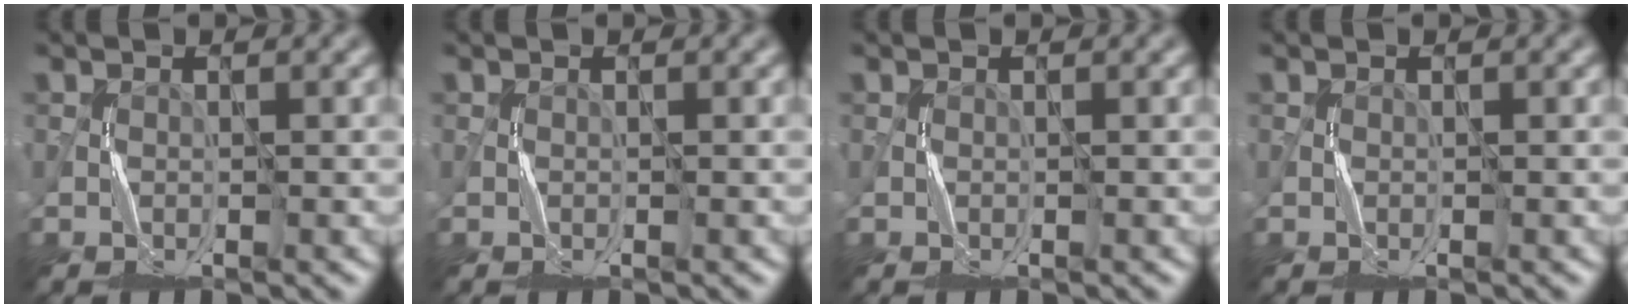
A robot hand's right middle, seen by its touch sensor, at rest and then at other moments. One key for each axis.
{"total": 0.0}
{"total": 0.0}
{"total": 0.0}